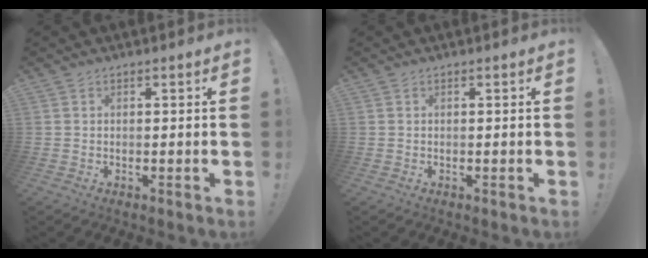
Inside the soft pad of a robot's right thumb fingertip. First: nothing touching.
{"total": 0.0}